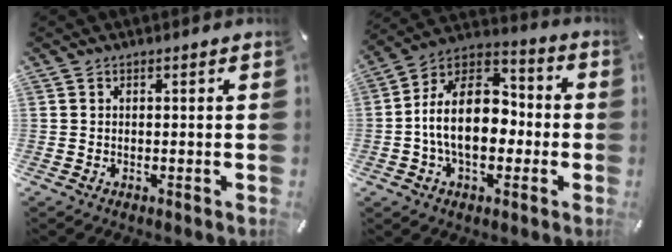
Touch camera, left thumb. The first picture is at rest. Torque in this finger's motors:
{"motor_torque": [0.30, 1.99, 1.74, 0.39, 0.31]}